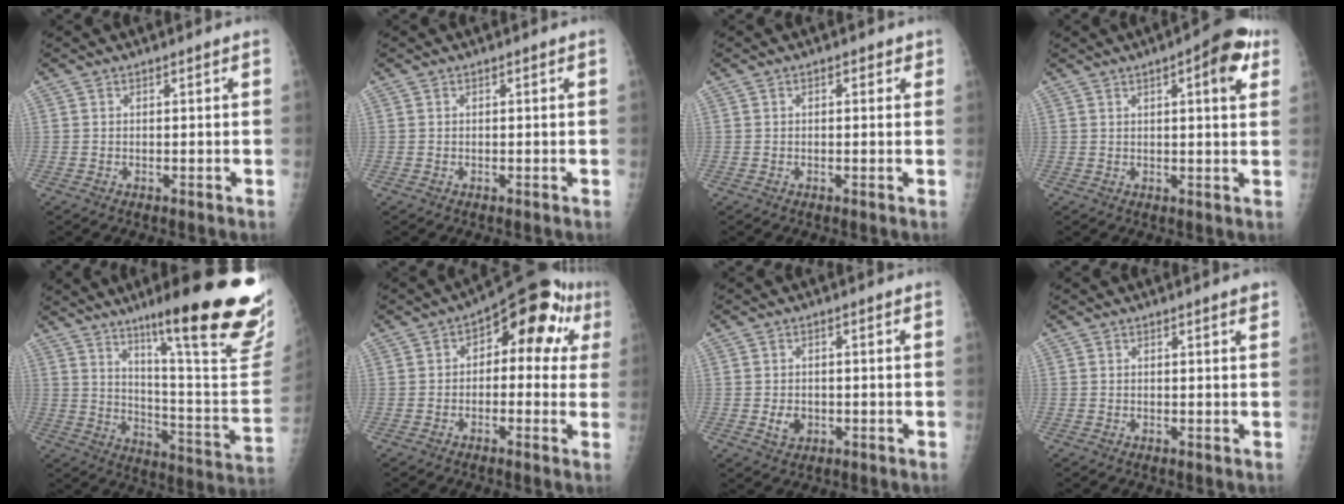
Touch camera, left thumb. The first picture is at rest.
{"total": 0.0}
{"total": 1.5, "force": [0.7, 1.0, 0.9], "torque": [-0.002, 0.001, 0.004]}
{"total": 8.9, "force": [3.9, 2.6, 7.6], "torque": [-0.084, -0.003, 0.044]}
{"total": 28.1, "force": [17.5, 3.7, 21.6], "torque": [-0.252, -0.090, 0.255]}
{"total": 13.8, "force": [3.5, 7.6, 11.0], "torque": [-0.087, 0.032, 0.033]}
{"total": 3.1, "force": [-0.7, 2.4, 1.8], "torque": [-0.024, 0.001, -0.006]}
{"total": 1.1, "force": [0.7, 0.1, 0.9], "torque": [-0.011, -0.003, 0.008]}